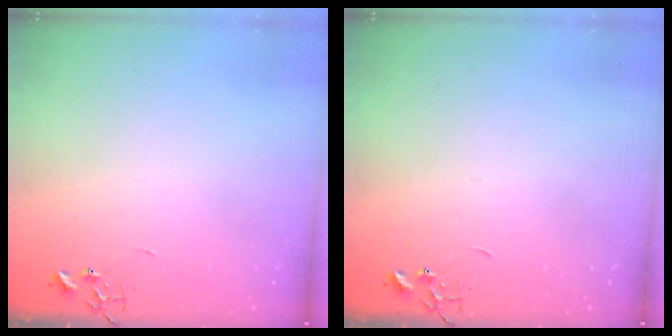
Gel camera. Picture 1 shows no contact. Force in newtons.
{"total": 0.0}